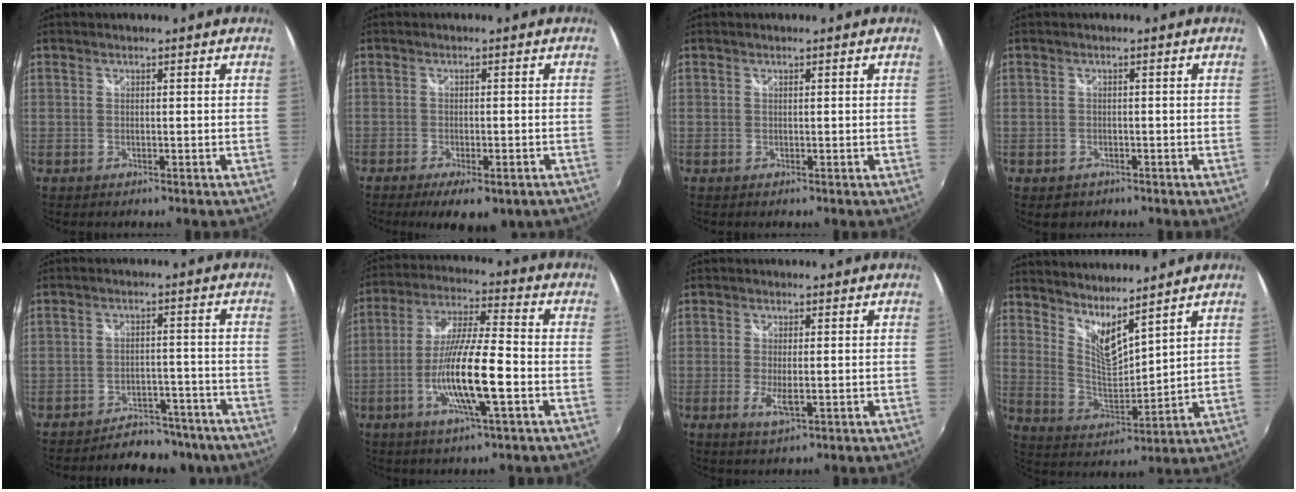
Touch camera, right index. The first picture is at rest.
{"total": 9.0, "force": [-6.1, 3.0, 5.9], "torque": [-0.120, -0.031, -0.084]}
{"total": 0.0}
{"total": 2.3, "force": [-1.2, 1.9, 0.7], "torque": [-0.018, -0.004, -0.015]}
{"total": 10.2, "force": [-8.9, 4.4, 2.4], "torque": [-0.052, 0.018, -0.103]}
{"total": 13.9, "force": [-4.5, 1.7, 13.1], "torque": [-0.258, -0.009, -0.083]}
{"total": 3.8, "force": [-0.9, 1.0, 3.6], "torque": [-0.071, -0.011, -0.014]}
{"total": 9.3, "force": [7.6, 1.4, 5.1], "torque": [-0.084, -0.018, 0.141]}